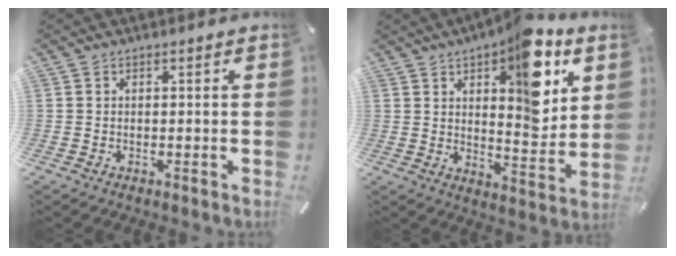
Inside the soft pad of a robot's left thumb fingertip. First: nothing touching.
{"total": 16.9, "force": [8.7, 7.4, 12.5], "torque": [-0.149, -0.056, 0.136]}